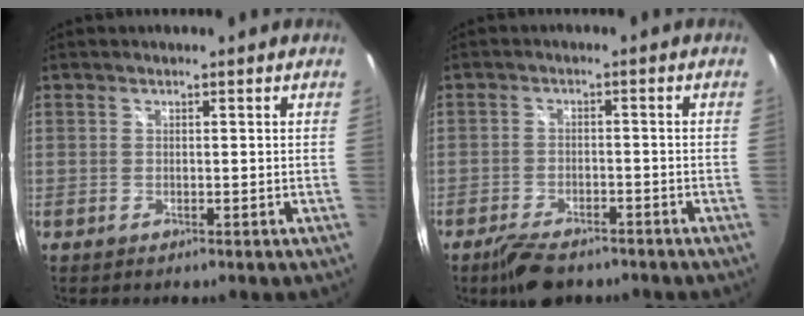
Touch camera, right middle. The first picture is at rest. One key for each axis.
{"total": 7.1, "fx": -5.7, "fy": 2.6, "fz": 3.5, "tx": -0.083, "ty": -0.007, "tz": -0.093}